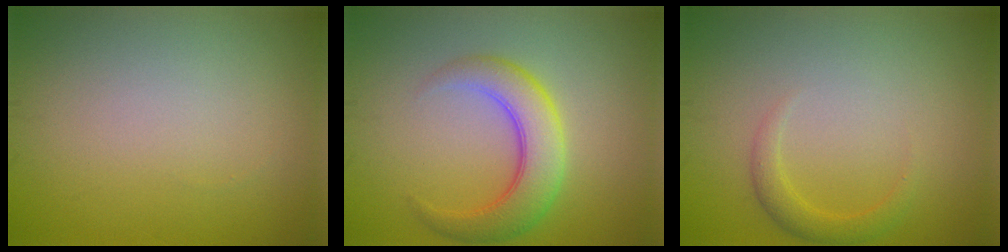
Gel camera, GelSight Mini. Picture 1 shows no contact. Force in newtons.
{"total": 5.0, "press": 5.0, "slide": 0.1}
{"total": 1.7, "press": 1.7, "slide": 0.2}